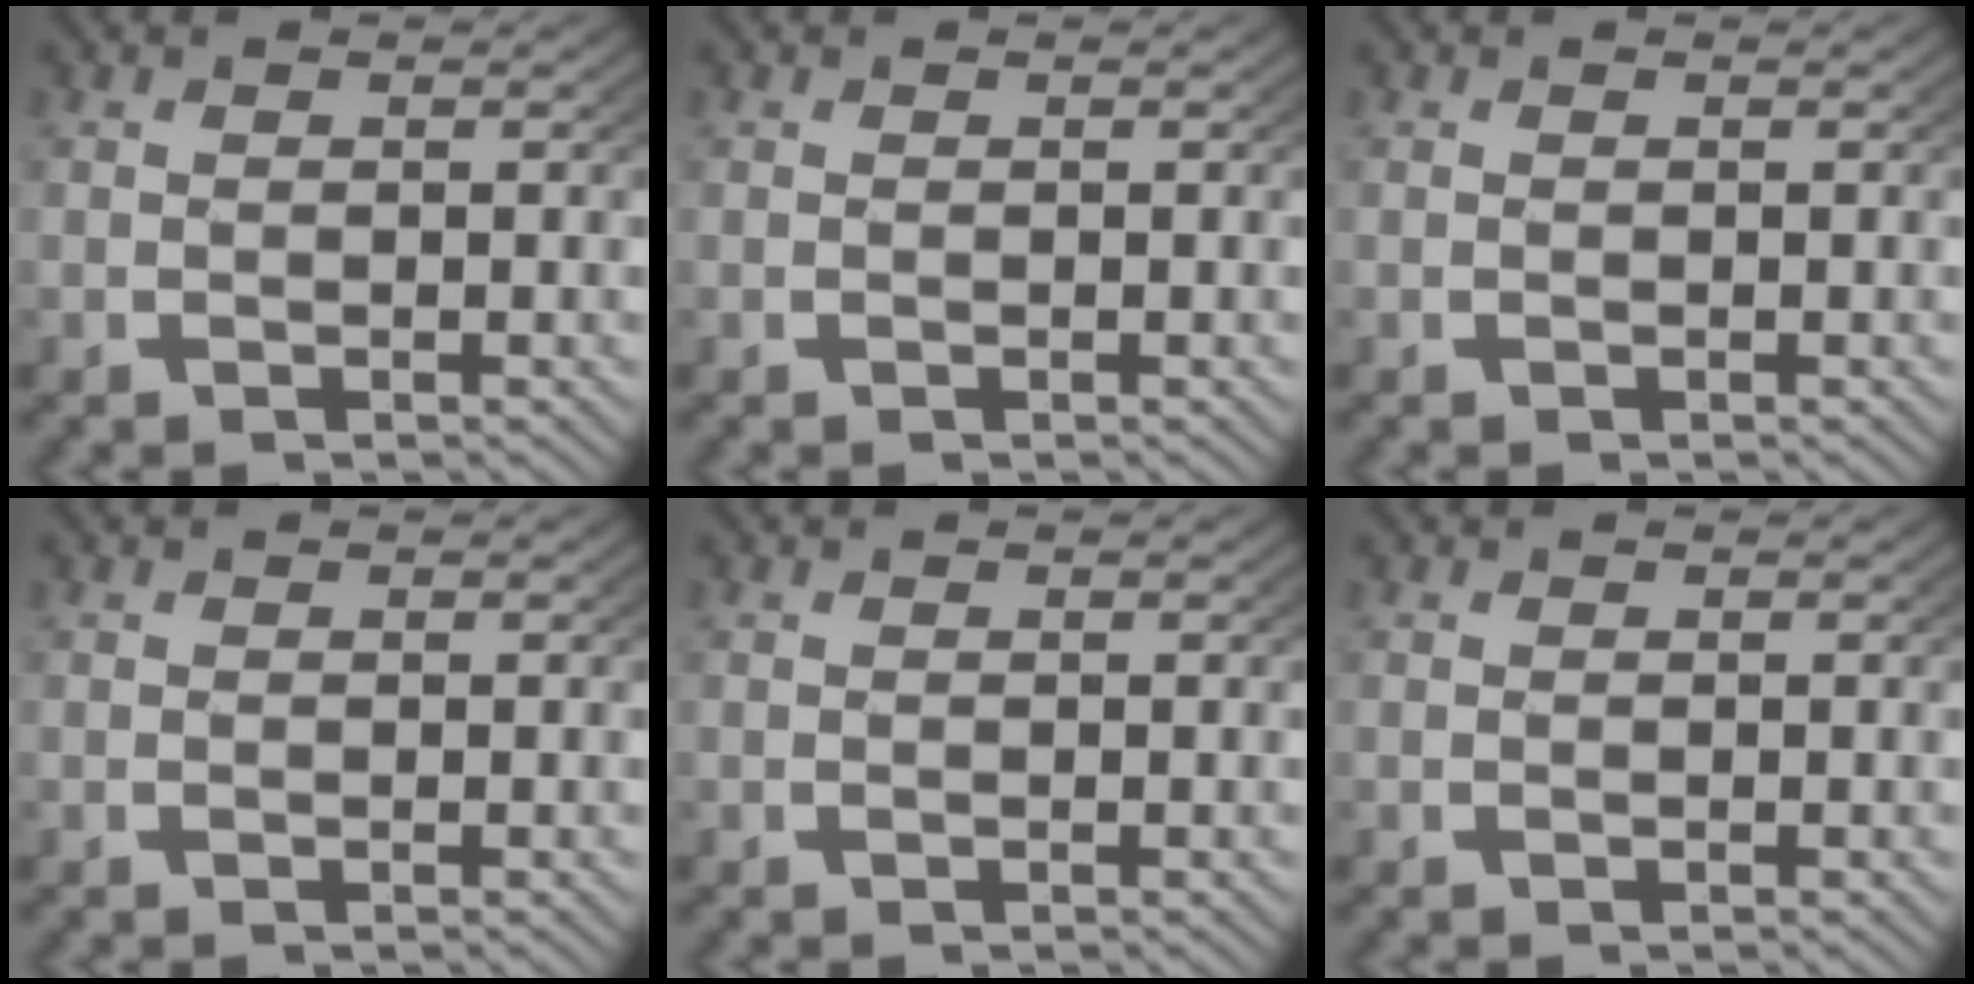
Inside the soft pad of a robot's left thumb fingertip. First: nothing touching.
{"total": 0.0}
{"total": 0.0}
{"total": 0.0}
{"total": 0.0}
{"total": 0.0}